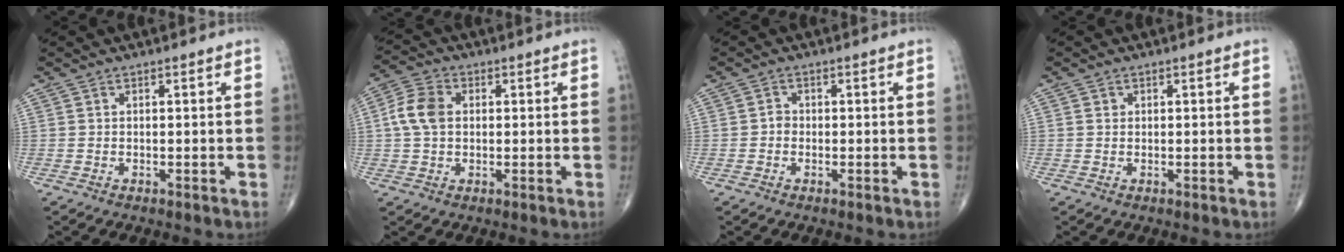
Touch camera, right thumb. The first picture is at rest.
{"total": 6.8, "force": [0.7, 4.8, 4.7], "torque": [-0.097, 0.015, 0.008]}
{"total": 1.3, "force": [-0.3, 1.1, 0.6], "torque": [0.000, 0.005, -0.010]}
{"total": 0.7, "force": [0.2, 0.6, 0.2], "torque": [0.000, 0.001, 0.005]}